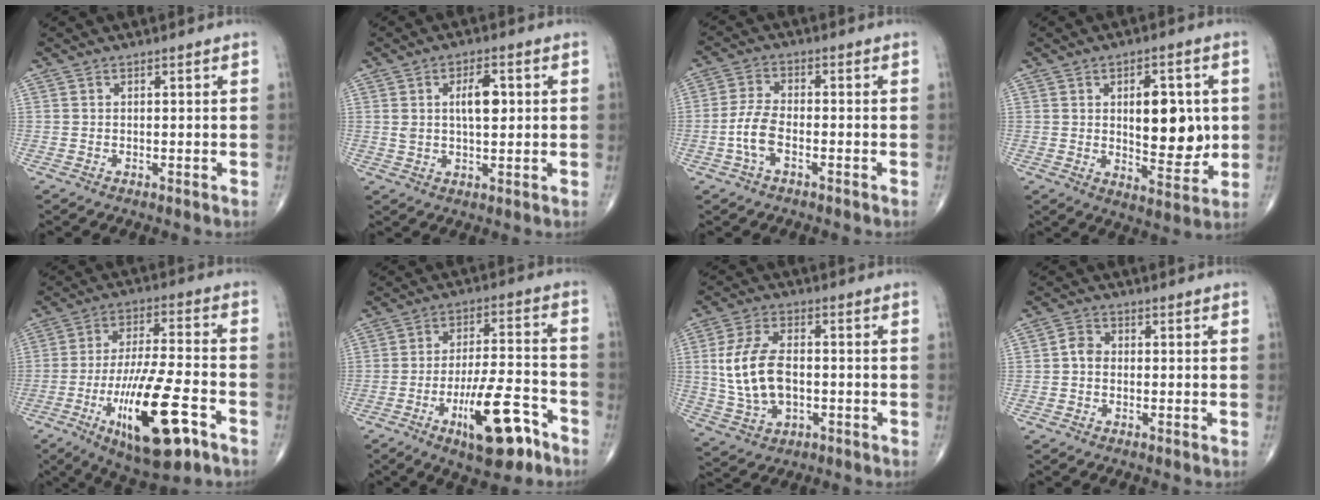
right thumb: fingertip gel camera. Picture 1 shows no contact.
{"total": 6.3, "force": [1.4, 2.8, 5.5], "torque": [-0.084, -0.003, 0.023]}
{"total": 5.4, "force": [-2.0, 2.5, 4.4], "torque": [-0.102, 0.019, -0.040]}
{"total": 12.5, "force": [1.4, 6.2, 10.7], "torque": [-0.117, -0.018, 0.028]}
{"total": 19.6, "force": [-8.3, 5.8, 16.8], "torque": [-0.309, 0.022, -0.130]}
{"total": 15.0, "force": [-7.7, 4.9, 11.9], "torque": [-0.184, 0.045, -0.117]}
{"total": 11.9, "force": [-0.5, 7.1, 9.5], "torque": [-0.186, 0.009, -0.005]}
{"total": 2.6, "force": [-0.4, 2.1, 1.5], "torque": [-0.020, 0.010, -0.015]}